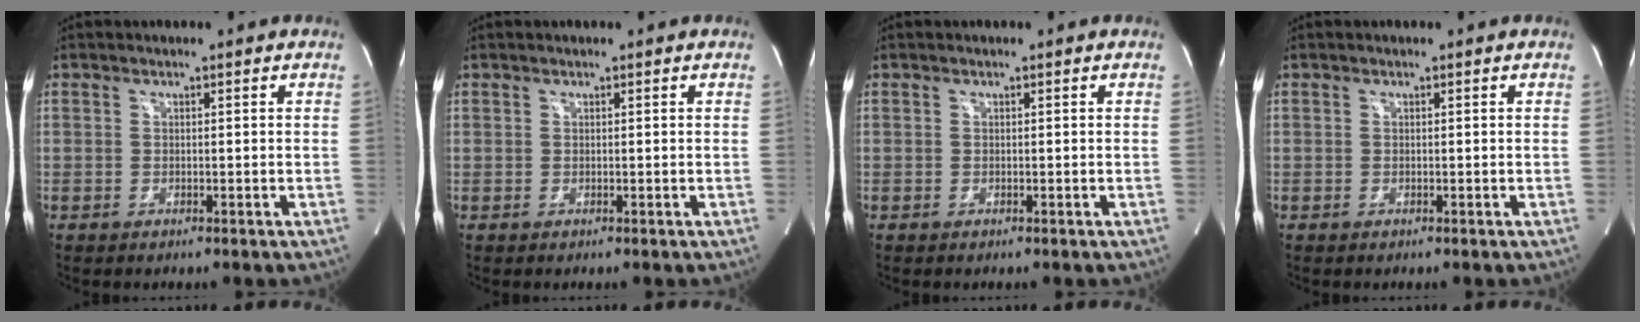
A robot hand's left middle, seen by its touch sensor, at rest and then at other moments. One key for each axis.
{"total": 0.0}
{"total": 0.0}
{"total": 0.0}